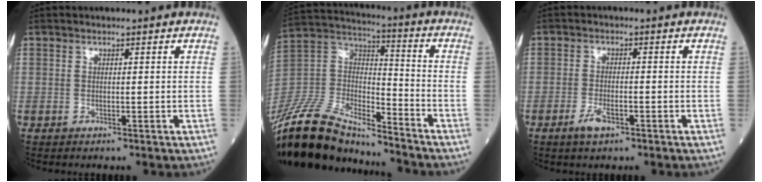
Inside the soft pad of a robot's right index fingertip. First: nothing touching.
{"total": 21.0, "force": [-18.5, 4.7, 8.8], "torque": [-0.199, 0.010, -0.347]}
{"total": 3.3, "force": [-1.8, 1.0, 2.6], "torque": [-0.053, -0.001, -0.033]}